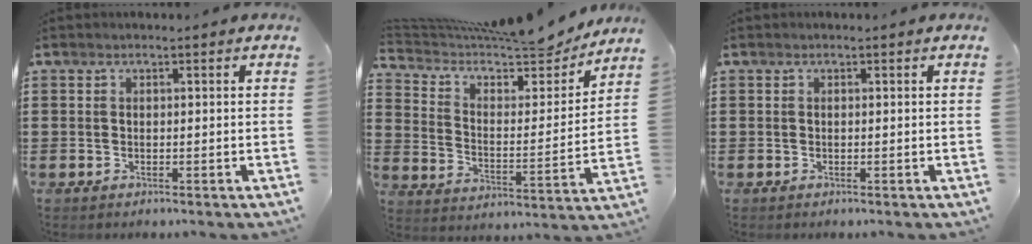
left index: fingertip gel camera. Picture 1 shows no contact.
{"total": 9.4, "force": [8.6, 1.7, 3.4], "torque": [-0.090, -0.065, 0.146]}
{"total": 0.0}